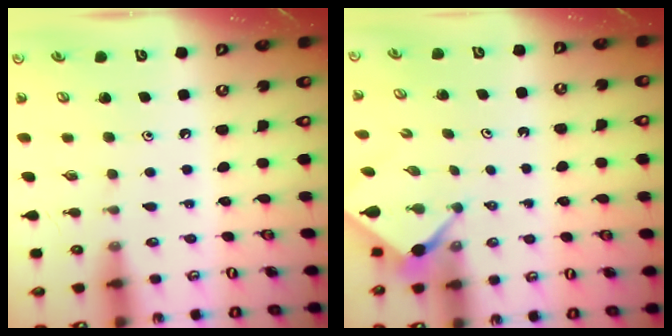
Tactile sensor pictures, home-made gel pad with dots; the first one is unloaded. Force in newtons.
{"total": 2.4, "press": 2.4, "slide": 0.3}